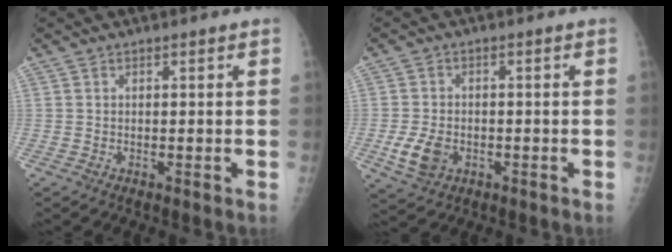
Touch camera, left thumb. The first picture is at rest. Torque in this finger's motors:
{"motor_torque": [-0.07, 0.11, 0.41, 0.19, 0.03]}